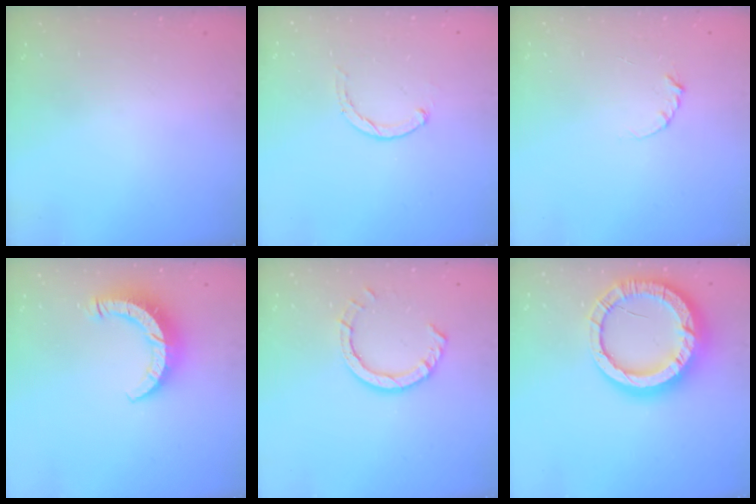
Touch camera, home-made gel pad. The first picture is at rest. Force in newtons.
{"total": 0.6, "press": 0.6, "slide": 0.2}
{"total": 2.9, "press": 2.9, "slide": 0.3}
{"total": 9.4, "press": 9.3, "slide": 0.9}
{"total": 8.0, "press": 7.9, "slide": 0.9}
{"total": 21.5, "press": 21.5, "slide": 1.8}